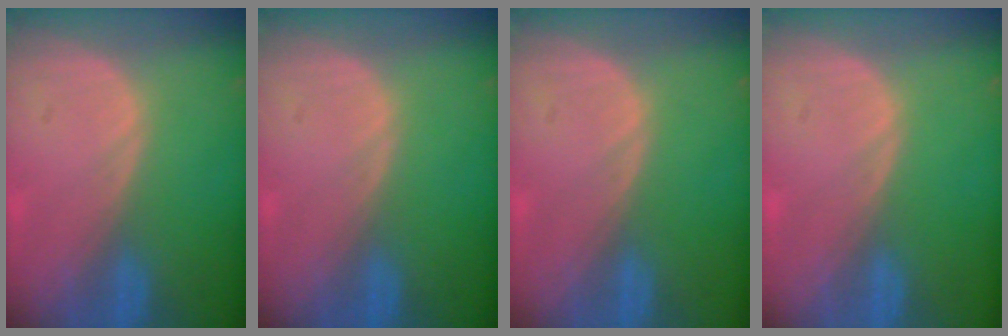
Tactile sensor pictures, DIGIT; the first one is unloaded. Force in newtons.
{"total": 0.0}
{"total": 0.0}
{"total": 0.0}